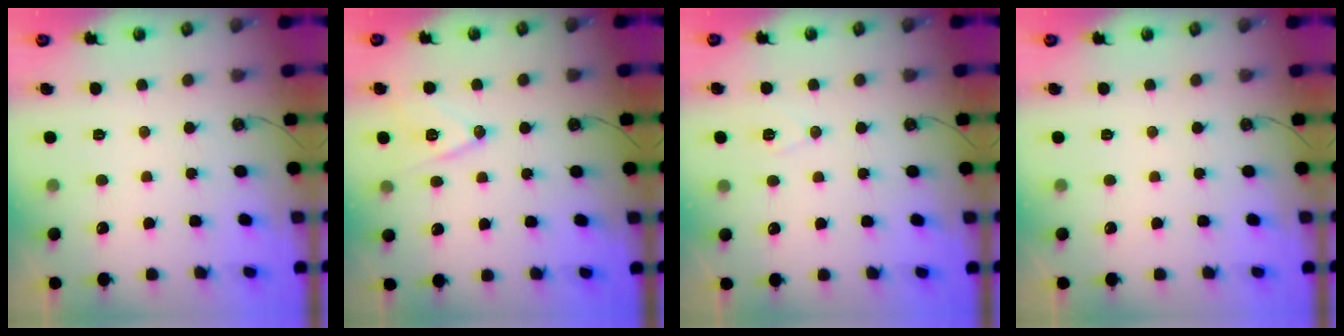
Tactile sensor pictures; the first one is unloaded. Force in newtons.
{"total": 11.4, "press": 10.9, "slide": 3.4}
{"total": 6.6, "press": 4.8, "slide": 4.5}
{"total": 0.0}